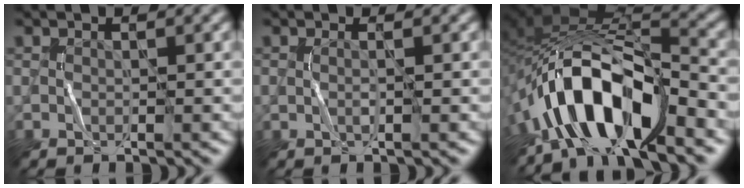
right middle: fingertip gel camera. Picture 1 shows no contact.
{"total": 1.0, "force": [0.4, 0.4, 0.8], "torque": [-0.006, -0.006, -0.007]}
{"total": 9.6, "force": [-5.7, 3.5, 7.0], "torque": [-0.110, 0.016, -0.103]}